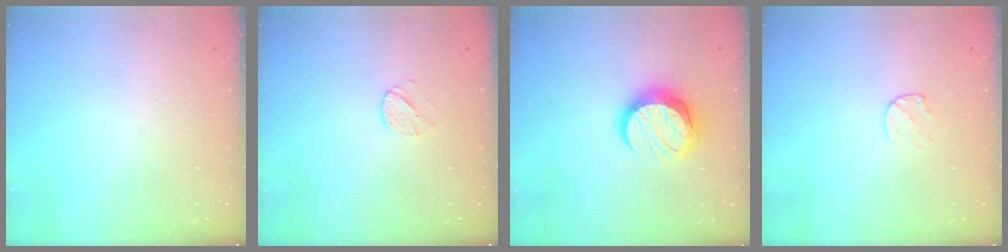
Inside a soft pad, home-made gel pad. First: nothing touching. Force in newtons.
{"total": 5.3, "press": 5.2, "slide": 0.7}
{"total": 12.0, "press": 12.0, "slide": 1.0}
{"total": 6.1, "press": 6.0, "slide": 0.6}